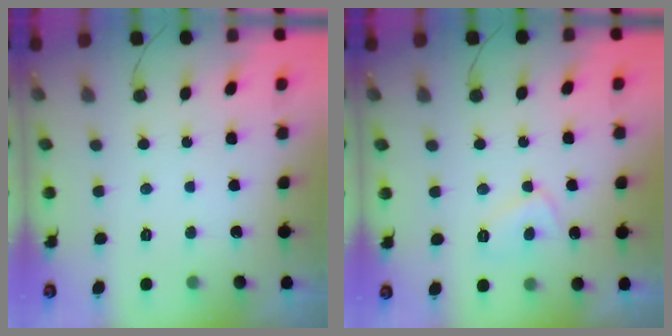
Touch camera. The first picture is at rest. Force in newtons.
{"total": 6.1, "press": 6.0, "slide": 0.7}